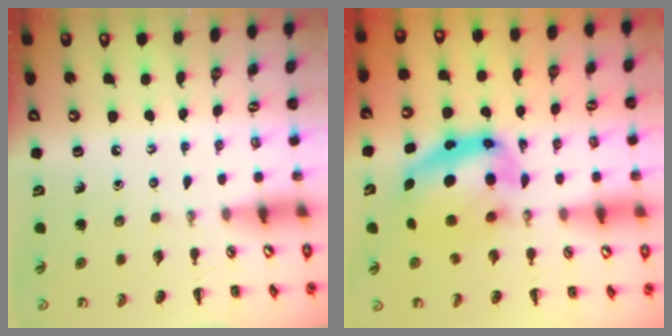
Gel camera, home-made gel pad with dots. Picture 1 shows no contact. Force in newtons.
{"total": 10.2, "press": 9.9, "slide": 2.4}